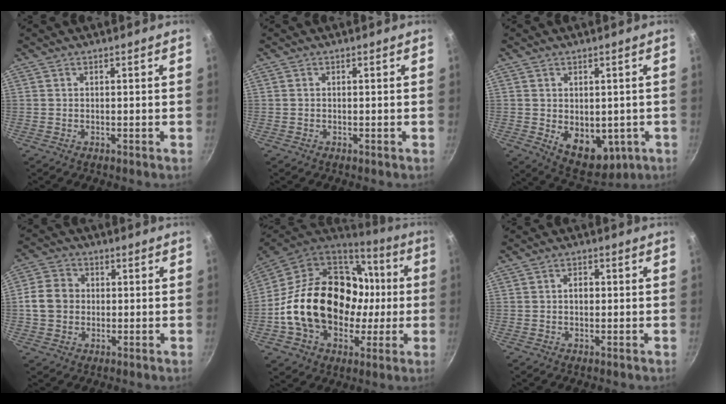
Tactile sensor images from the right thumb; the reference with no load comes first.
{"total": 0.0}
{"total": 10.5, "force": [-1.6, 7.1, 7.6], "torque": [-0.078, -0.017, -0.002]}
{"total": 7.9, "force": [0.0, 6.8, 4.1], "torque": [-0.053, 0.011, -0.014]}
{"total": 28.3, "force": [-0.4, 20.8, 19.2], "torque": [-0.312, 0.050, 0.011]}
{"total": 2.3, "force": [0.1, 1.6, 1.7], "torque": [-0.018, 0.004, -0.001]}